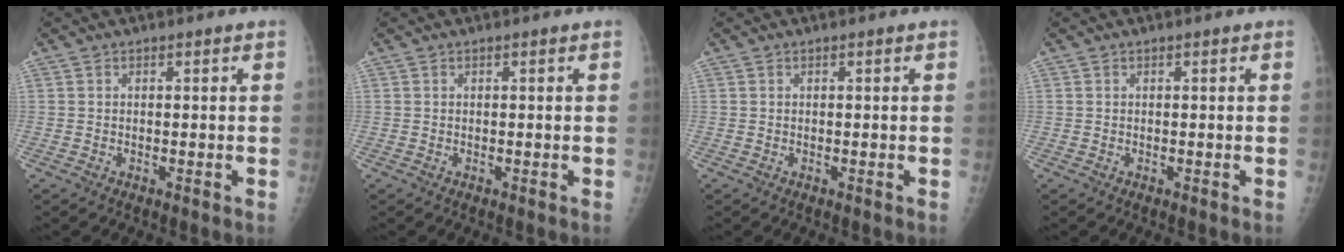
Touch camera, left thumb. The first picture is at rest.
{"total": 0.0}
{"total": 0.0}
{"total": 0.0}